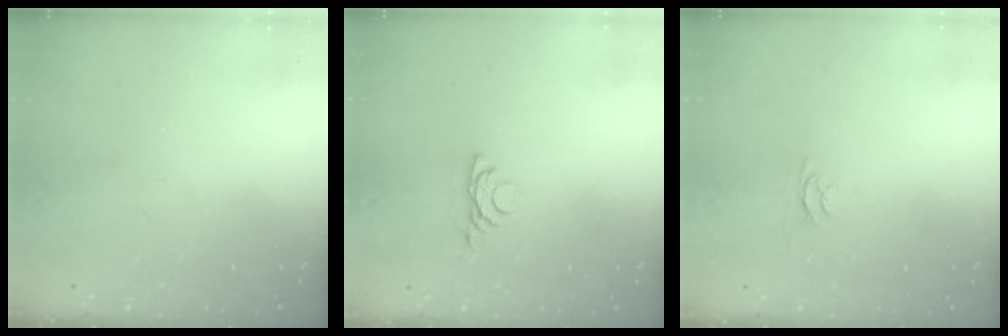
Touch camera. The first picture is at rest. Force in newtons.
{"total": 4.3, "press": 4.2, "slide": 0.8}
{"total": 2.4, "press": 2.4, "slide": 0.3}